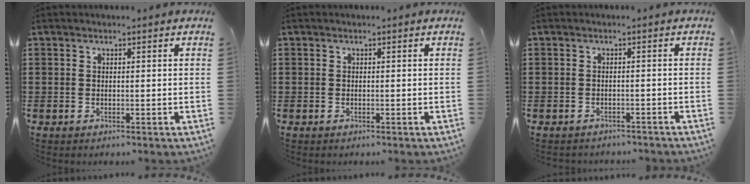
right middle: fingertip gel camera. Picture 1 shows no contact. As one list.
[{"total": 0.0}, {"total": 1.0, "force": [-1.0, 0.1, 0.0], "torque": [-0.003, 0.001, -0.022]}]